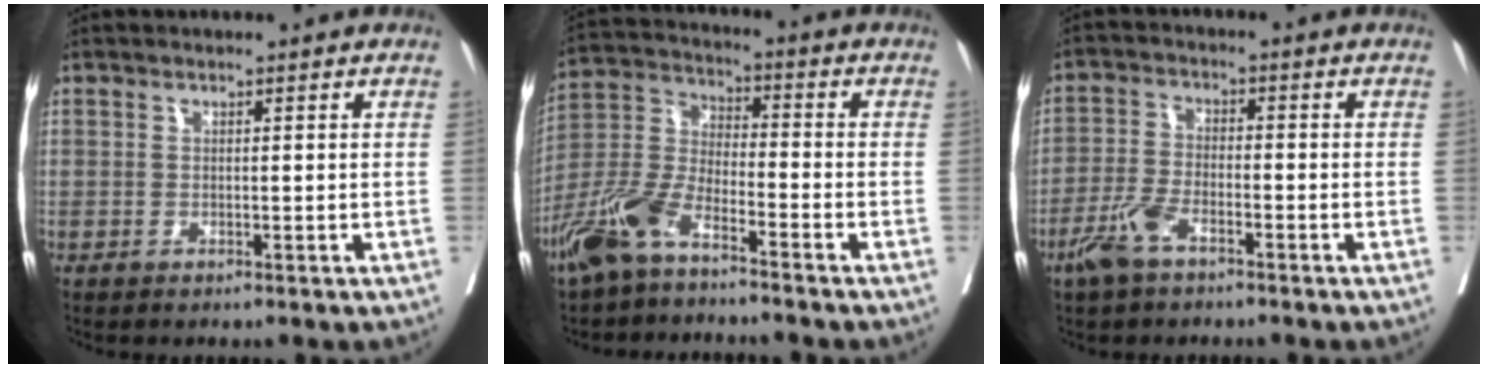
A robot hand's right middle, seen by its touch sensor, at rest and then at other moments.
{"total": 10.1, "force": [-7.2, 2.8, 6.5], "torque": [-0.156, -0.007, -0.150]}
{"total": 5.6, "force": [-3.7, 1.7, 3.7], "torque": [-0.090, -0.005, -0.075]}